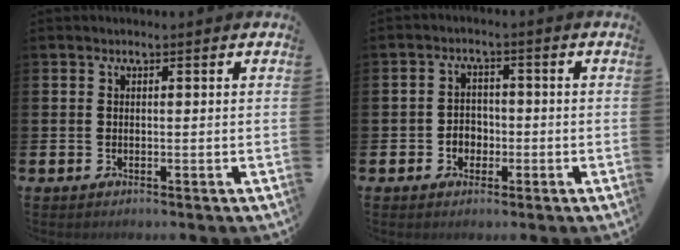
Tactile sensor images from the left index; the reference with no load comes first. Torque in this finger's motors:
{"motor_torque": [-0.12, 0.00, 0.01, 0.02]}